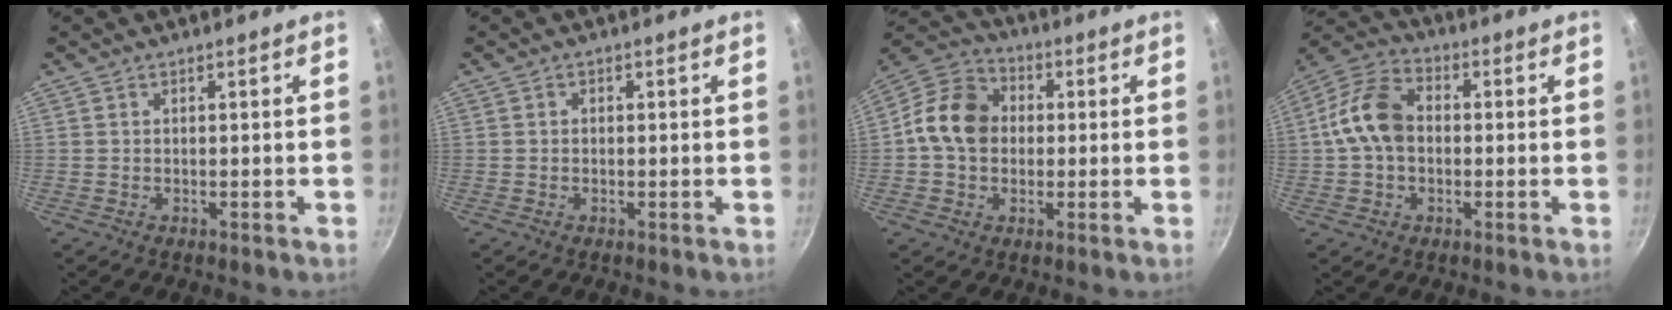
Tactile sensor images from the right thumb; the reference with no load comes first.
{"total": 0.7, "force": [-0.1, 0.6, 0.3], "torque": [-0.005, 0.004, -0.001]}
{"total": 11.8, "force": [0.2, 9.7, 6.9], "torque": [-0.087, 0.024, -0.019]}
{"total": 11.2, "force": [0.0, 8.0, 7.8], "torque": [-0.125, 0.032, -0.018]}